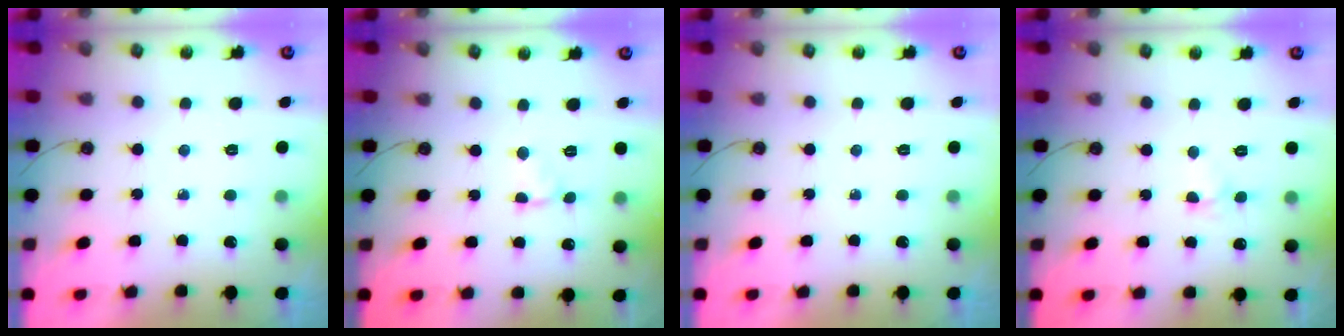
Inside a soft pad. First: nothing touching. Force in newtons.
{"total": 1.5, "press": 1.5, "slide": 0.1}
{"total": 0.0}
{"total": 3.8, "press": 3.8, "slide": 0.5}